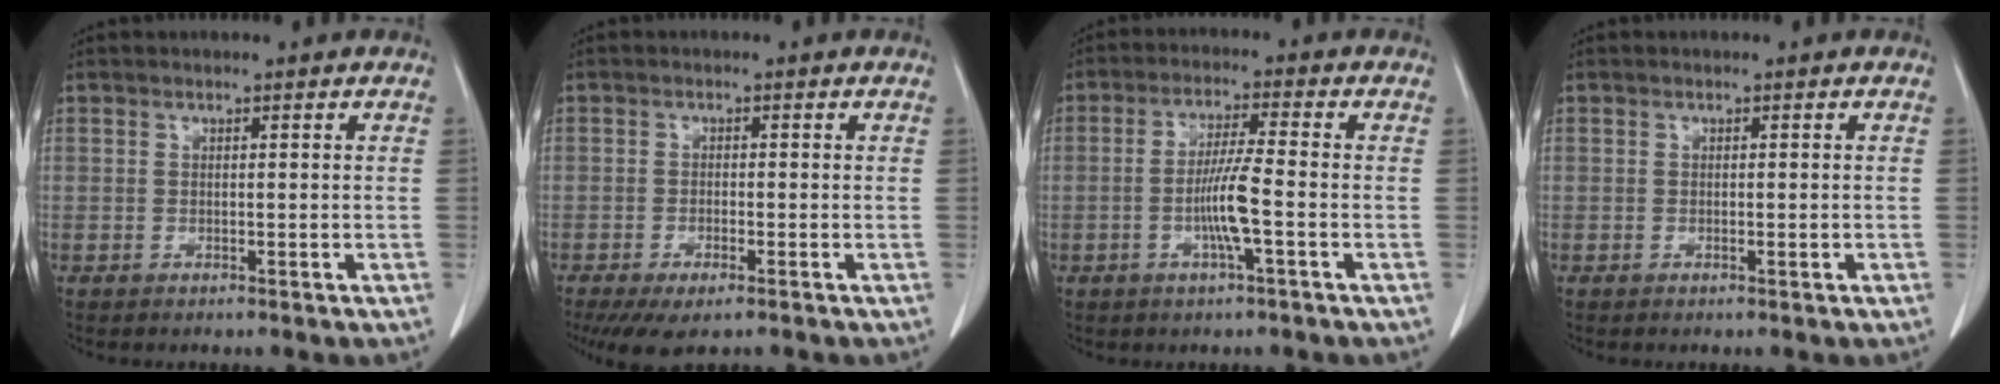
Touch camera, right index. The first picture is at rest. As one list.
[{"total": 5.1, "force": [-3.2, 1.3, 3.7], "torque": [-0.062, -0.013, -0.052]}, {"total": 6.2, "force": [-1.6, -0.3, 6.0], "torque": [-0.119, 0.001, -0.031]}, {"total": 0.5, "force": [-0.1, -0.1, 0.5], "torque": [-0.010, 0.000, 0.002]}]